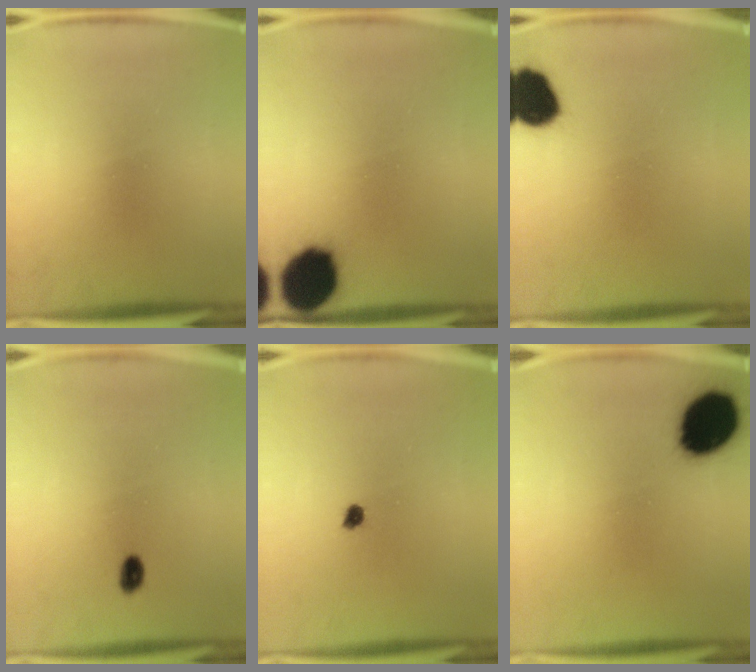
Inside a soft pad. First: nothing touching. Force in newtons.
{"total": 14.7}
{"total": 12.4}
{"total": 1.9}
{"total": 1.4}
{"total": 17.6}